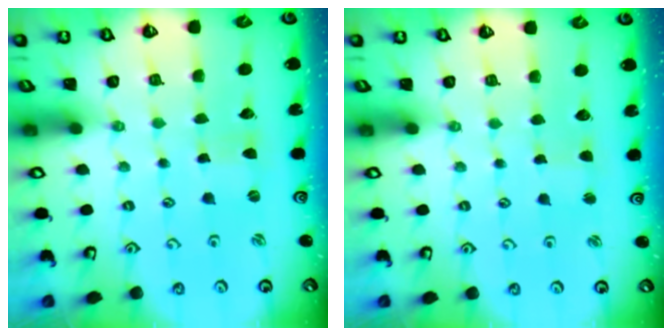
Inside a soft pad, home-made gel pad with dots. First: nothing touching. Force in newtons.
{"total": 1.4, "press": 1.3, "slide": 0.3}